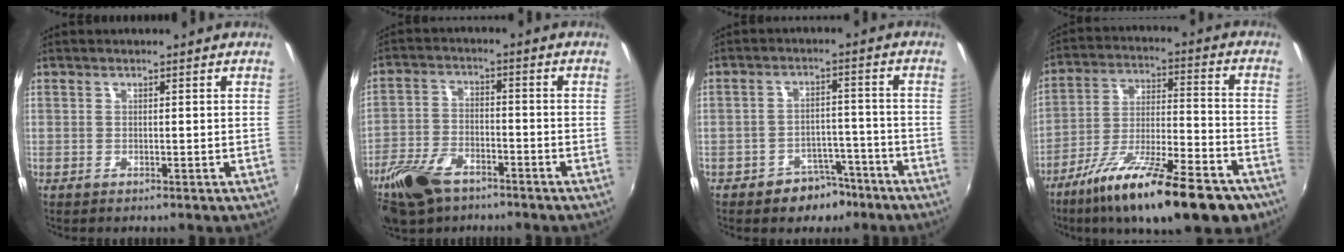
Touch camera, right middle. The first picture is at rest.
{"total": 11.0, "force": [-7.5, 5.6, 5.8], "torque": [-0.143, -0.009, -0.145]}
{"total": 6.7, "force": [-4.8, 4.3, 1.9], "torque": [-0.041, 0.022, -0.057]}
{"total": 22.7, "force": [-15.4, 5.6, 15.7], "torque": [-0.269, -0.044, -0.240]}